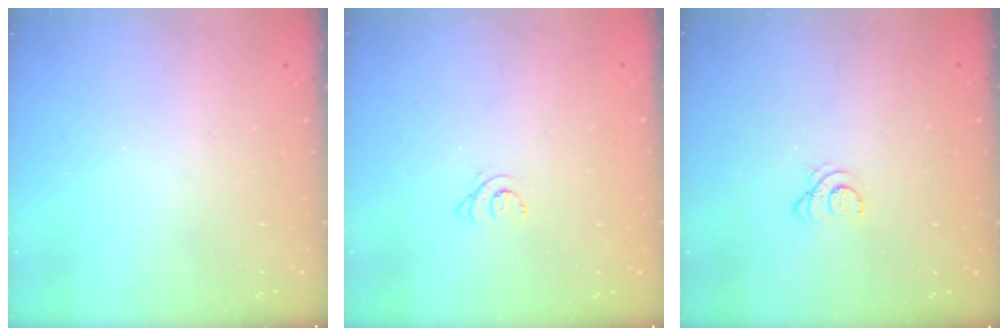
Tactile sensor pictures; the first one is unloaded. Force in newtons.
{"total": 3.6, "press": 3.6, "slide": 0.4}
{"total": 2.5, "press": 2.5, "slide": 0.3}